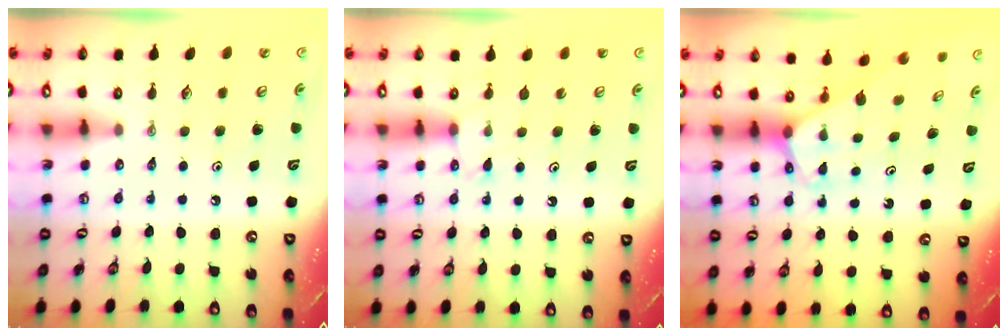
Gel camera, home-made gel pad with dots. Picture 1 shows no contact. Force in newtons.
{"total": 6.8, "press": 6.7, "slide": 0.5}
{"total": 2.4, "press": 2.4, "slide": 0.1}